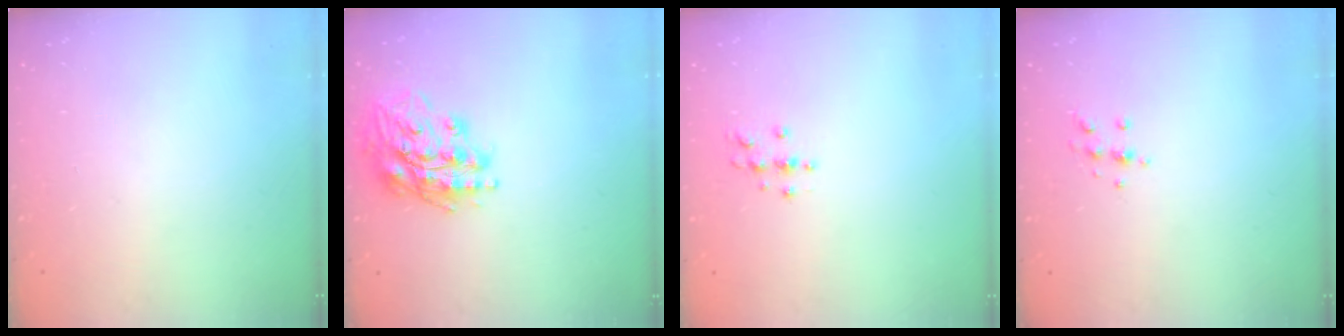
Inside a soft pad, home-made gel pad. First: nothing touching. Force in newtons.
{"total": 17.6, "press": 17.4, "slide": 2.6}
{"total": 3.7, "press": 3.6, "slide": 0.5}
{"total": 6.2, "press": 6.2, "slide": 0.8}